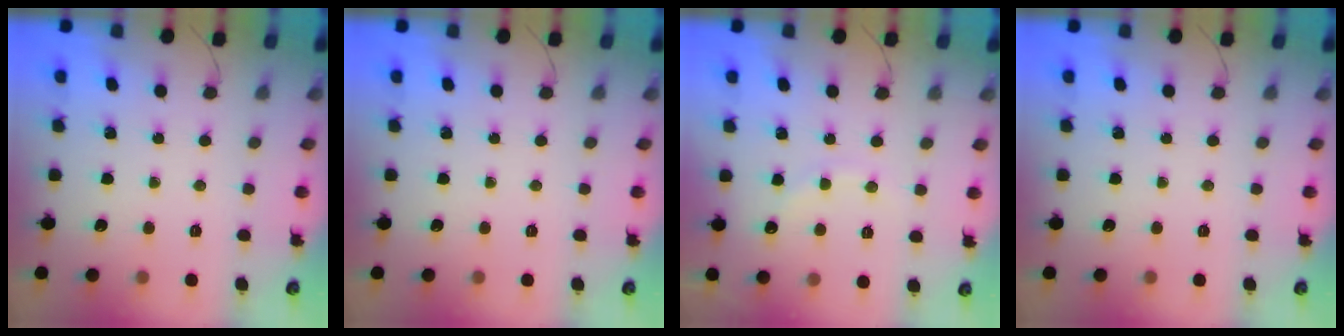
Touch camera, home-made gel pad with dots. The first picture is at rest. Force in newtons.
{"total": 0.0}
{"total": 6.3, "press": 6.1, "slide": 1.5}
{"total": 0.0}